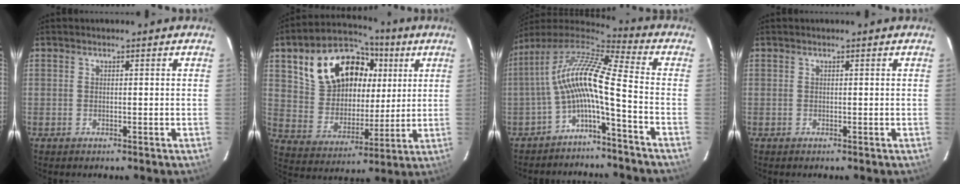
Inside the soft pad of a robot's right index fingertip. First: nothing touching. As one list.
[{"total": 20.1, "force": [8.1, 13.6, 12.5], "torque": [-0.253, 0.053, 0.155]}, {"total": 11.4, "force": [-2.7, 0.8, 11.1], "torque": [-0.209, 0.014, -0.060]}, {"total": 0.0}]